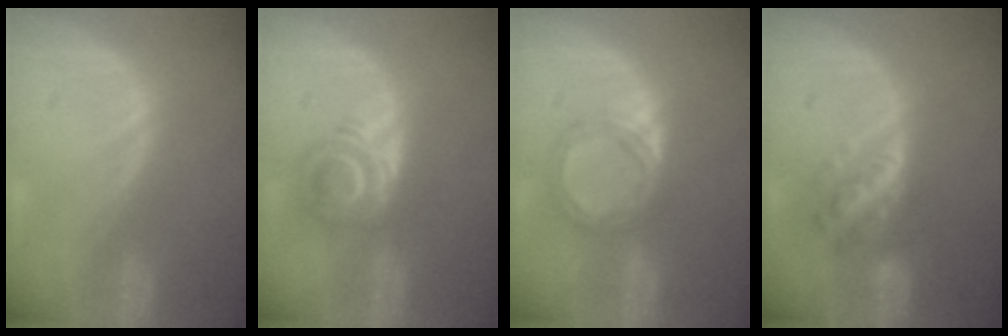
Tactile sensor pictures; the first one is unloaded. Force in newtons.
{"total": 6.2, "press": 5.3, "slide": 3.3}
{"total": 5.1, "press": 5.0, "slide": 0.7}
{"total": 5.7, "press": 5.3, "slide": 2.3}